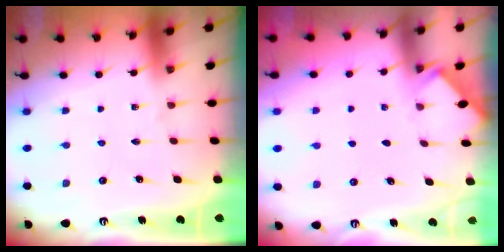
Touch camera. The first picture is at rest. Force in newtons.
{"total": 1.7, "press": 1.6, "slide": 0.2}